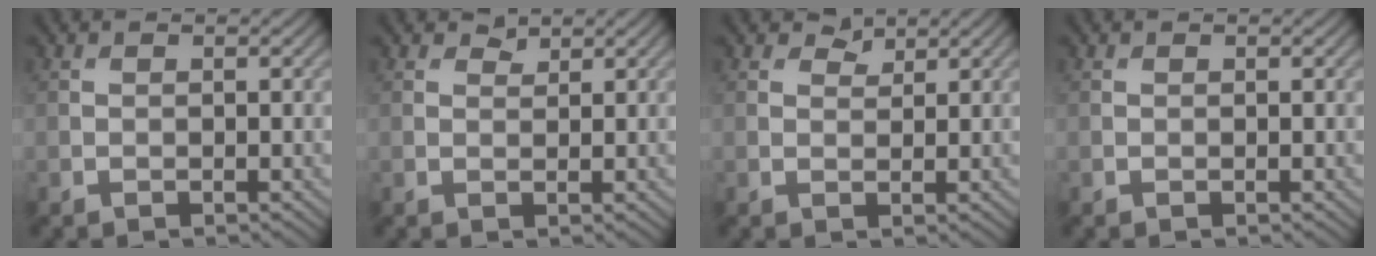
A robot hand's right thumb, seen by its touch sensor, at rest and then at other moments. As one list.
[{"total": 1.2, "force": [1.0, 0.5, 0.3], "torque": [-0.003, -0.004, 0.020]}, {"total": 1.6, "force": [1.4, 0.8, 0.5], "torque": [-0.008, -0.003, 0.025]}, {"total": 0.0}]